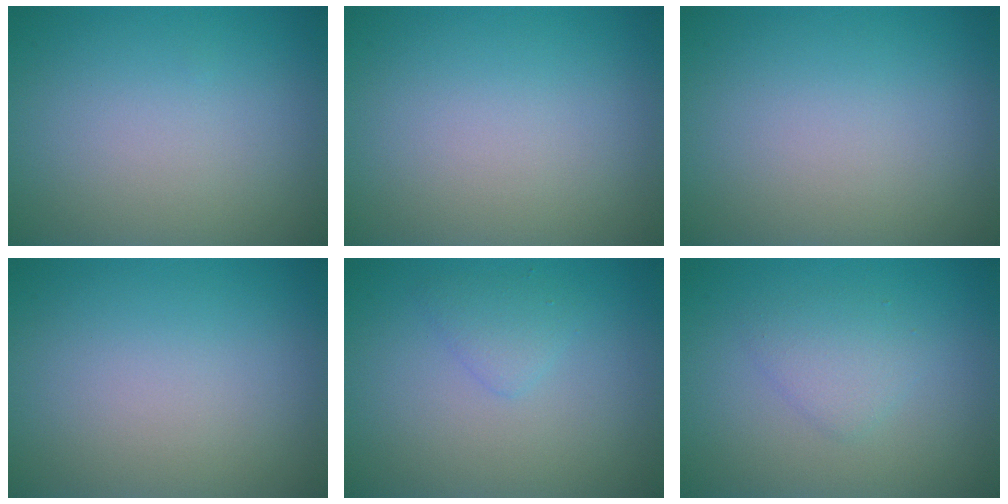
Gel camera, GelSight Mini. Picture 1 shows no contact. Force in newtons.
{"total": 0.0}
{"total": 0.0}
{"total": 0.0}
{"total": 1.4, "press": 1.4, "slide": 0.1}
{"total": 1.9, "press": 1.9, "slide": 0.2}